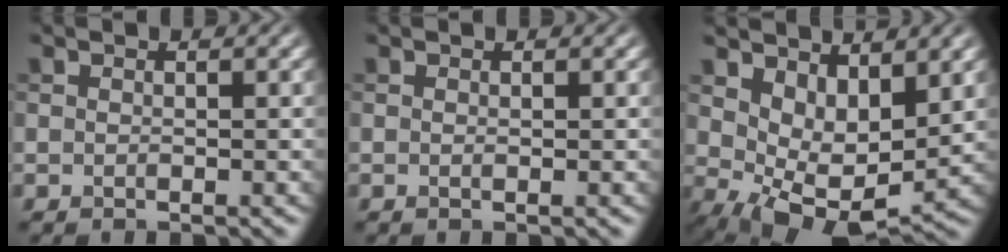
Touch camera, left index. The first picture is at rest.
{"total": 0.0}
{"total": 6.4, "force": [1.7, 3.6, 5.0], "torque": [-0.088, -0.021, 0.043]}